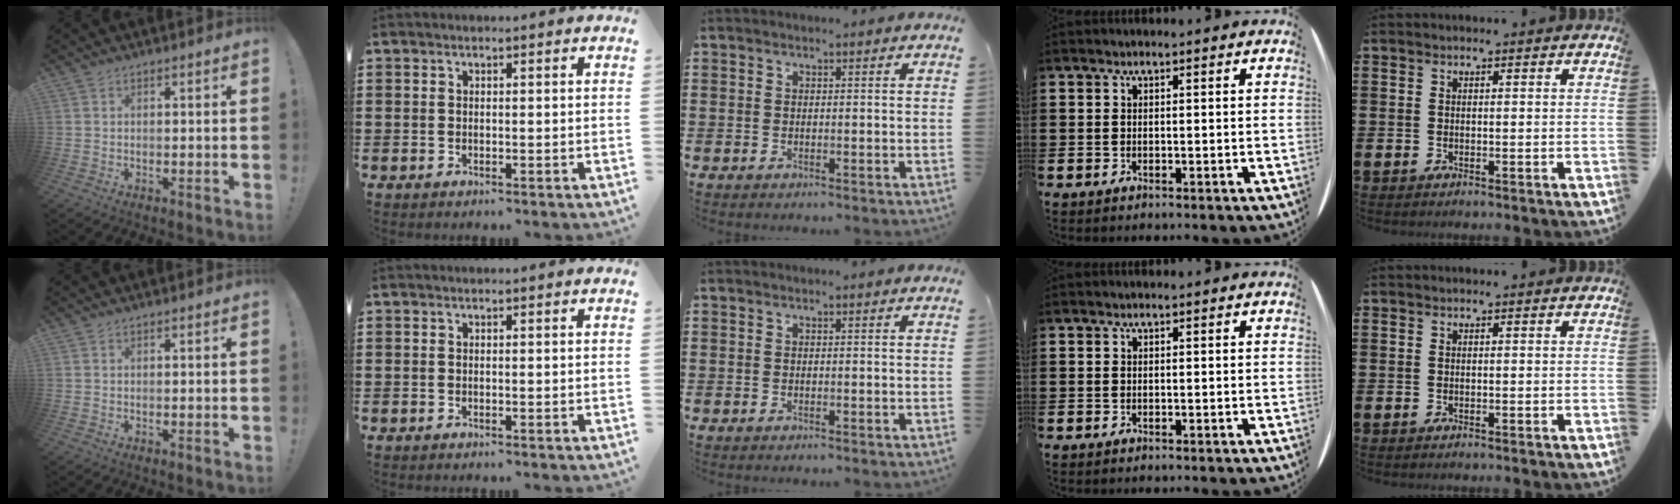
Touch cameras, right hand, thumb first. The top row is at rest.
{}